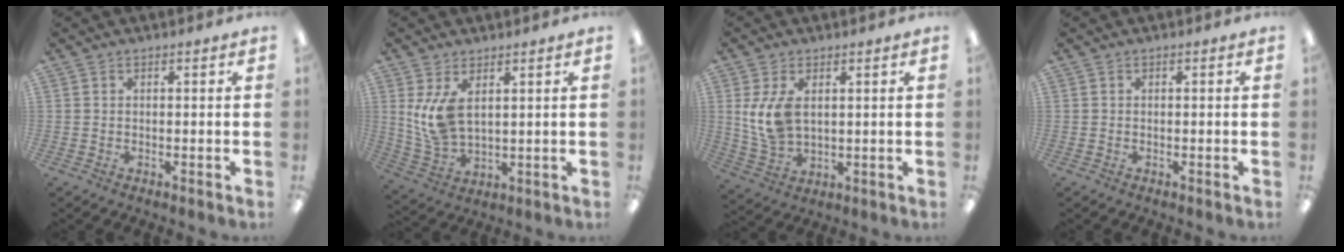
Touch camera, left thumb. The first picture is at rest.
{"total": 9.1, "force": [3.4, 4.9, 6.9], "torque": [-0.159, -0.014, 0.062]}
{"total": 8.6, "force": [2.4, 5.1, 6.5], "torque": [-0.143, -0.009, 0.042]}
{"total": 0.0}